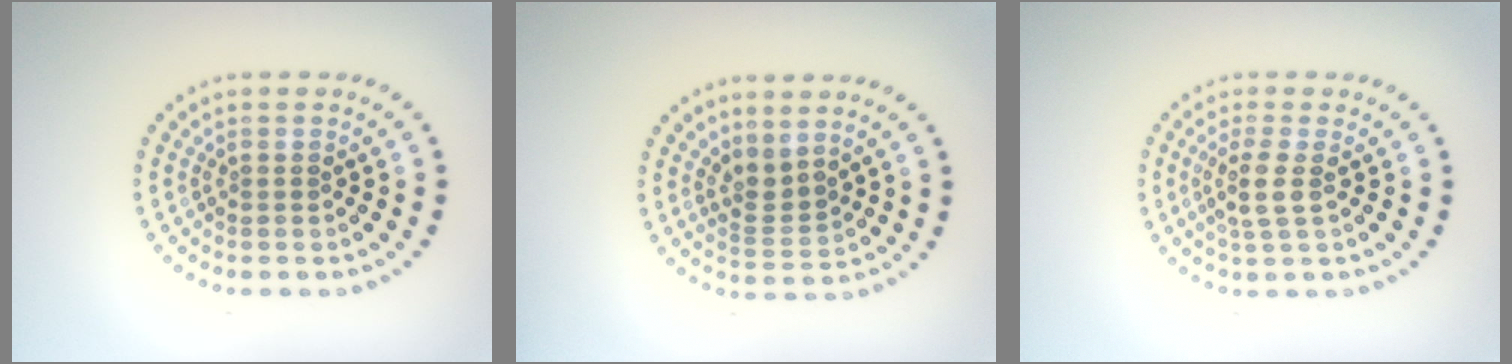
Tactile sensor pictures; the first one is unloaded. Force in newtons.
{"total": 2.3, "press": 1.5, "slide": 1.7}
{"total": 2.4, "press": 2.1, "slide": 1.2}